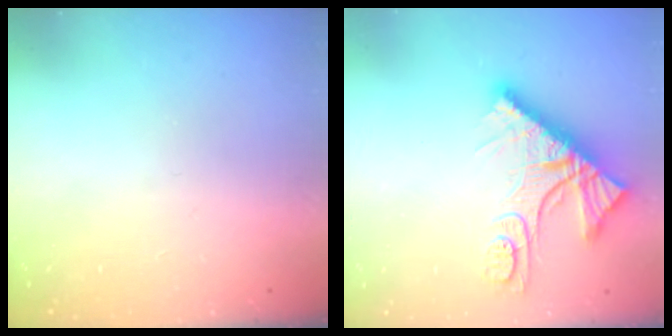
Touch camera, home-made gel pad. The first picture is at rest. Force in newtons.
{"total": 14.0, "press": 13.9, "slide": 1.3}